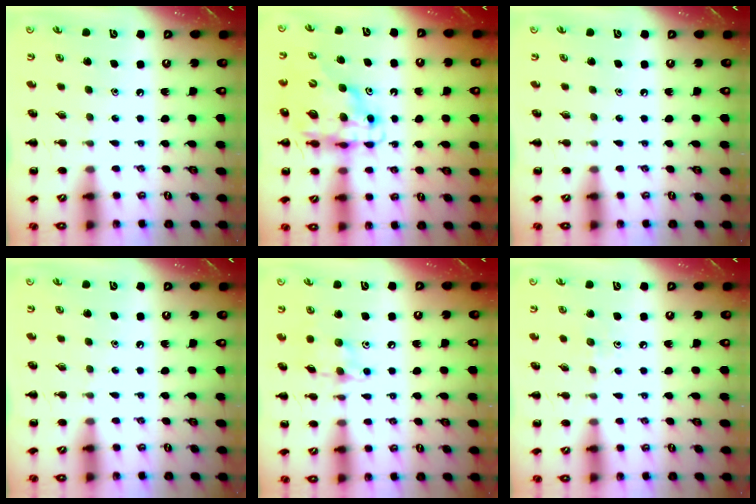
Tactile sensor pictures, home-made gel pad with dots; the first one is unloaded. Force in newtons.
{"total": 15.0, "press": 14.4, "slide": 4.0}
{"total": 0.0}
{"total": 0.0}
{"total": 9.6, "press": 9.6, "slide": 0.4}
{"total": 3.1, "press": 2.9, "slide": 1.2}